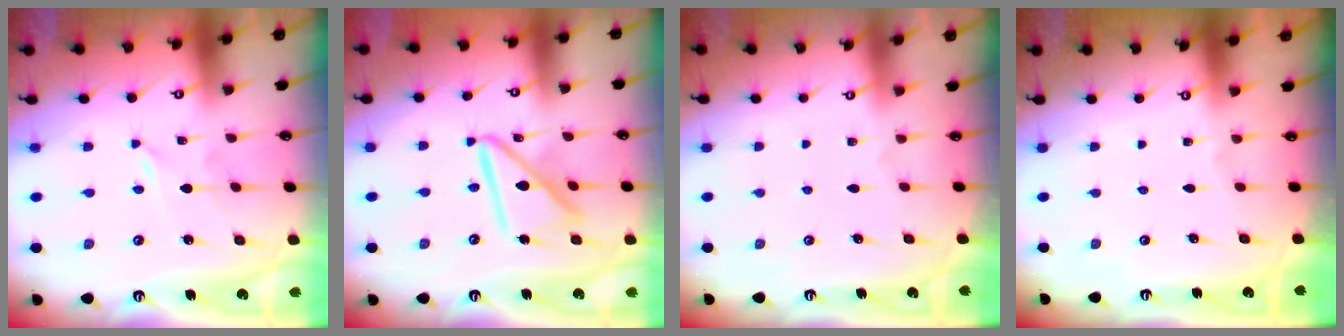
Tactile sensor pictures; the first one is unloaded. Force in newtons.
{"total": 15.9, "press": 15.8, "slide": 1.8}
{"total": 0.0}
{"total": 0.0}